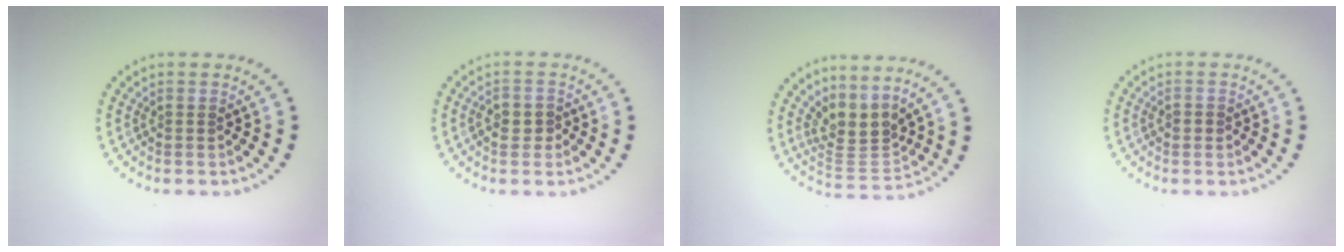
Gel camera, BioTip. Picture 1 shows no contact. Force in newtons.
{"total": 1.6, "press": 1.5, "slide": 0.5}
{"total": 3.4, "press": 2.6, "slide": 2.3}
{"total": 1.2, "press": 1.2, "slide": 0.1}